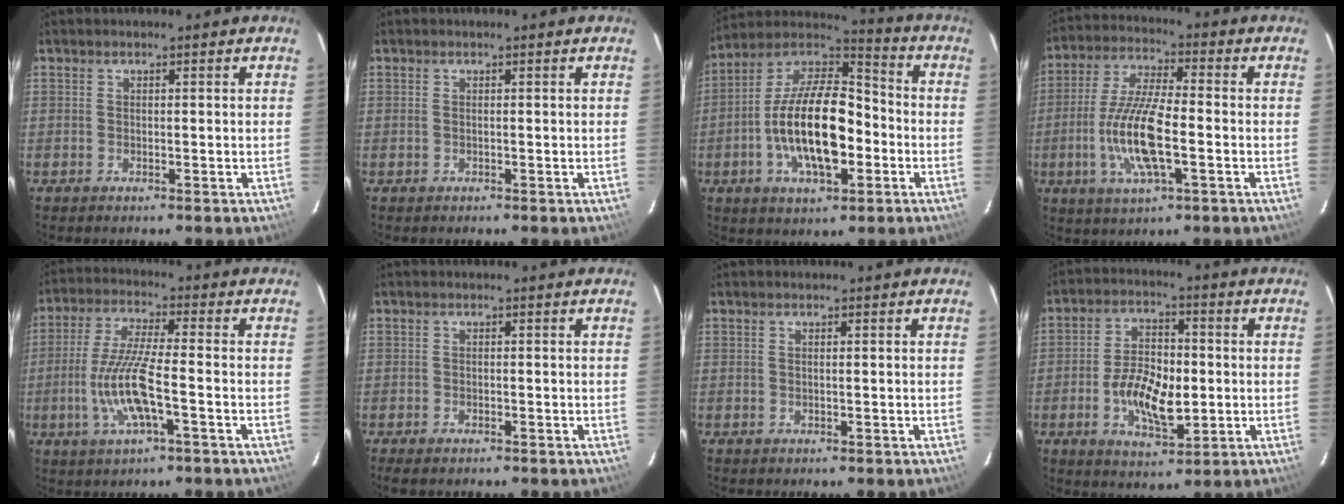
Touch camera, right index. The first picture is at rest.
{"total": 0.0}
{"total": 18.7, "force": [-4.3, 8.5, 16.1], "torque": [-0.304, 0.007, -0.081]}
{"total": 13.1, "force": [-3.1, 3.4, 12.3], "torque": [-0.253, -0.004, -0.063]}
{"total": 10.8, "force": [-3.3, 1.6, 10.2], "torque": [-0.212, -0.006, -0.062]}
{"total": 2.3, "force": [-1.8, 0.8, 1.1], "torque": [-0.027, -0.008, -0.033]}
{"total": 0.0}
{"total": 10.9, "force": [-2.0, 5.6, 9.2], "torque": [-0.176, 0.006, -0.030]}